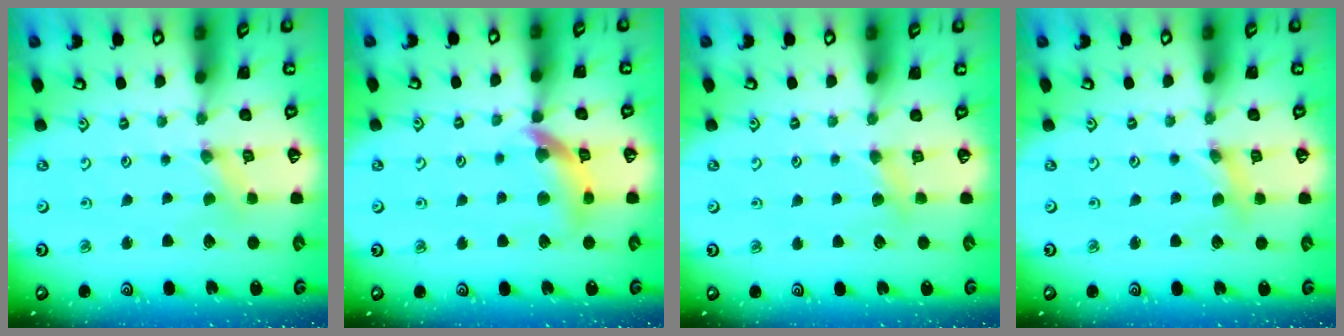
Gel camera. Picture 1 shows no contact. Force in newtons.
{"total": 12.9, "press": 12.8, "slide": 1.6}
{"total": 4.5, "press": 4.5, "slide": 0.7}
{"total": 2.7, "press": 2.7, "slide": 0.3}